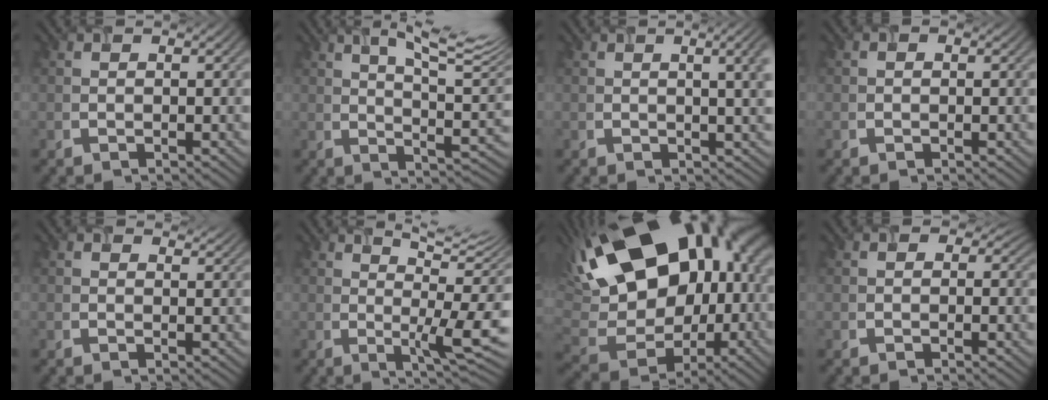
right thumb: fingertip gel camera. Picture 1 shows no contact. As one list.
[{"total": 12.9, "force": [7.1, 3.2, 10.4], "torque": [-0.164, 0.012, 0.101]}, {"total": 4.0, "force": [1.1, 1.0, 3.8], "torque": [-0.050, 0.008, 0.016]}, {"total": 0.5, "force": [-0.1, 0.5, 0.2], "torque": [-0.002, -0.005, -0.005]}, {"total": 1.7, "force": [1.4, 0.7, 0.7], "torque": [-0.014, -0.005, 0.022]}, {"total": 9.7, "force": [2.7, 1.7, 9.1], "torque": [-0.131, 0.006, 0.050]}, {"total": 23.7, "force": [6.6, 15.1, 17.0], "torque": [-0.338, 0.020, 0.146]}, {"total": 1.1, "force": [0.1, 1.0, 0.5], "torque": [-0.006, -0.006, -0.005]}]